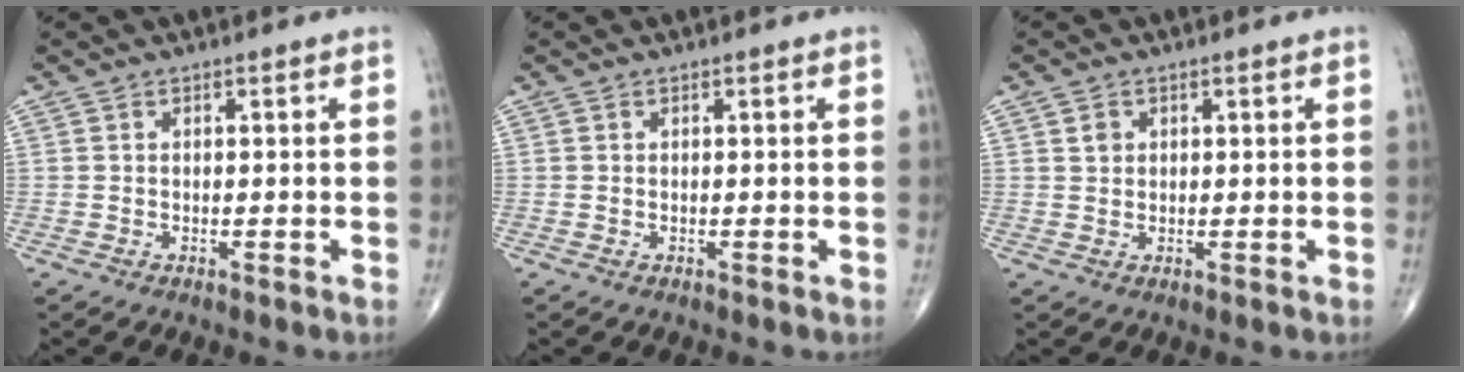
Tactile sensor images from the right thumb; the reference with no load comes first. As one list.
[{"total": 0.0}, {"total": 1.6, "force": [0.7, 1.3, 0.7], "torque": [-0.004, -0.003, 0.011]}]